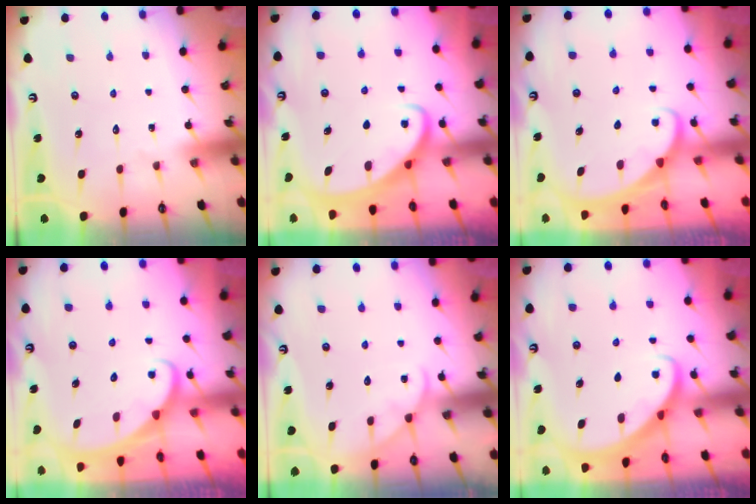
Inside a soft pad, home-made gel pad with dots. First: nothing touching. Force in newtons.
{"total": 2.5, "press": 2.5, "slide": 0.3}
{"total": 1.7, "press": 1.7, "slide": 0.1}
{"total": 2.1, "press": 2.1, "slide": 0.1}
{"total": 4.3, "press": 4.3, "slide": 0.4}
{"total": 2.9, "press": 2.9, "slide": 0.2}